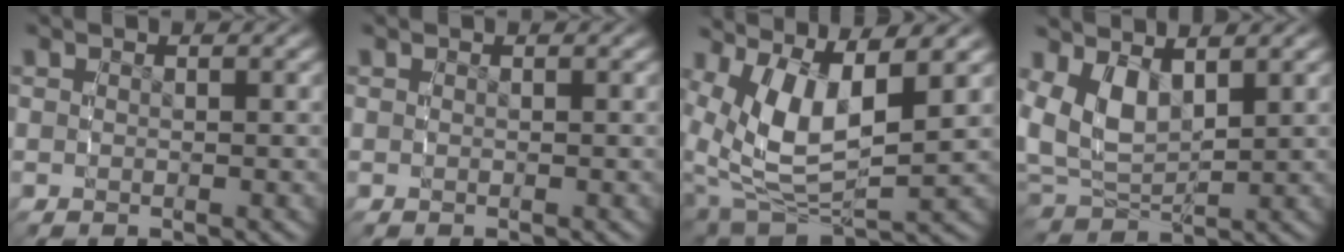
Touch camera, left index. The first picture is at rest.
{"total": 0.0}
{"total": 8.2, "force": [0.4, 4.7, 6.7], "torque": [-0.138, -0.035, 0.030]}
{"total": 7.3, "force": [1.6, 5.5, 4.4], "torque": [-0.109, -0.014, 0.030]}